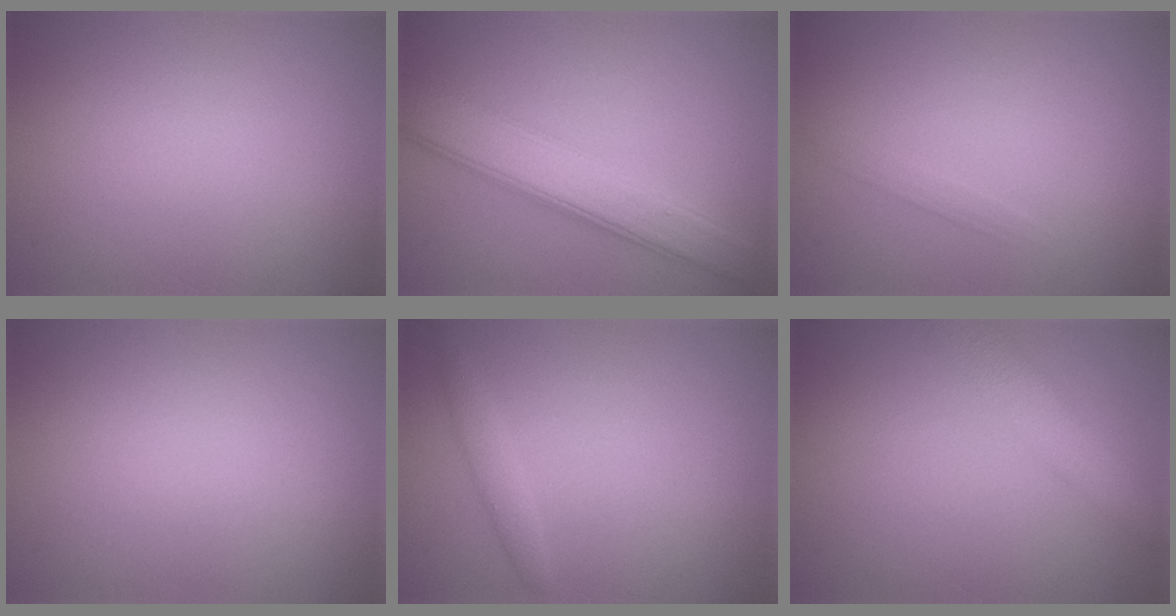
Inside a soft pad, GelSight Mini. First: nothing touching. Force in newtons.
{"total": 5.5, "press": 5.5, "slide": 0.0}
{"total": 0.8, "press": 0.8, "slide": 0.1}
{"total": 0.0}
{"total": 1.2, "press": 1.2, "slide": 0.0}
{"total": 3.2, "press": 3.2, "slide": 0.2}